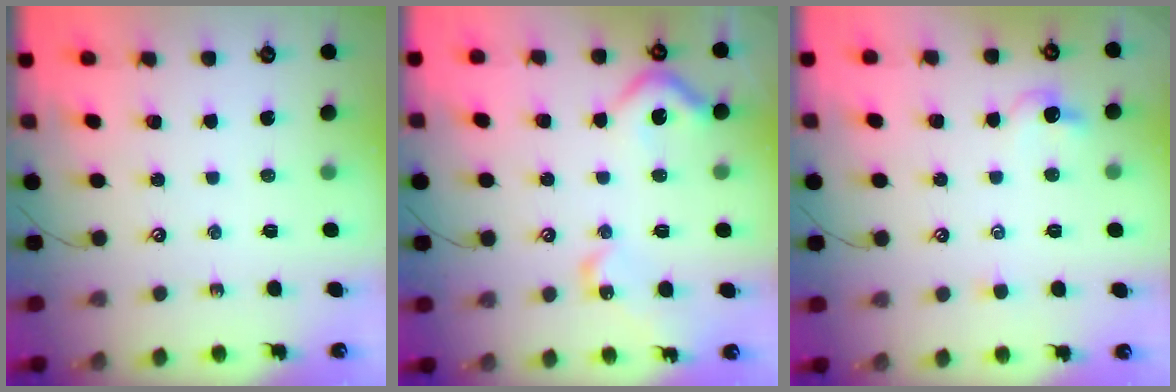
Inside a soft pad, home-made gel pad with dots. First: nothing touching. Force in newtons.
{"total": 9.2, "press": 9.1, "slide": 1.1}
{"total": 1.5, "press": 1.4, "slide": 0.6}